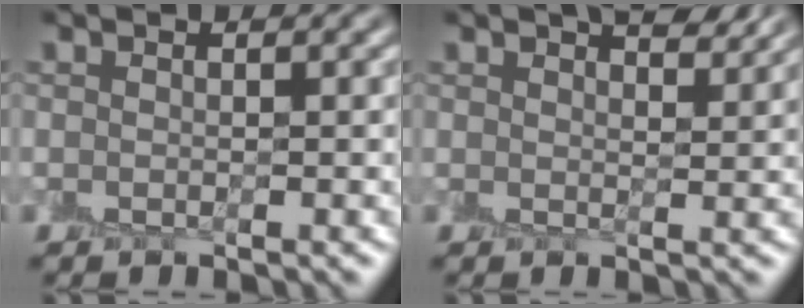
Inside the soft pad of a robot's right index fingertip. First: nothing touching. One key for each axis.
{"total": 4.9, "fx": 3.6, "fy": 1.6, "fz": 3.0, "tx": -0.019, "ty": 0.019, "tz": 0.033}